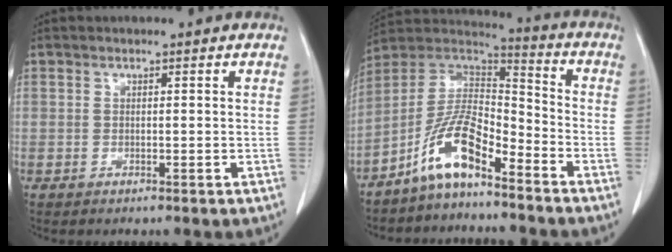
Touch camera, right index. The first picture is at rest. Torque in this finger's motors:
{"motor_torque": [0.81, -0.64, 0.25, 0.03]}